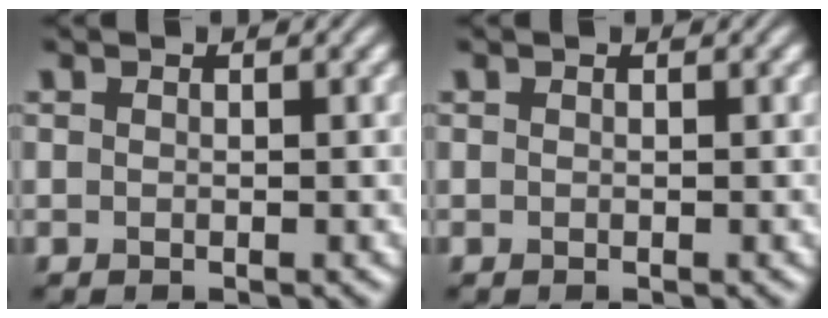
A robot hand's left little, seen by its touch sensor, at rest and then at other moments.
{"total": 0.0}